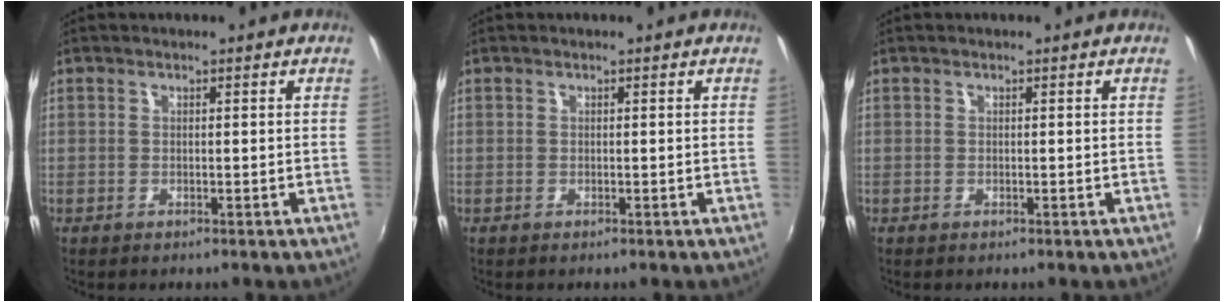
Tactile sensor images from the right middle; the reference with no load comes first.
{"total": 0.0}
{"total": 0.0}